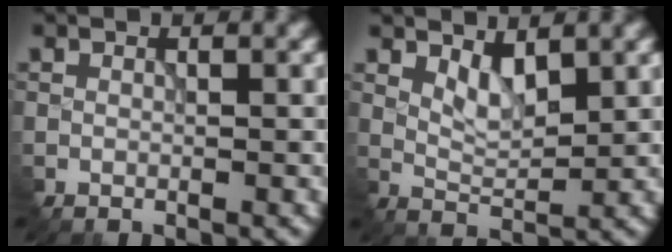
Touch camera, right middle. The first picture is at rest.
{"total": 2.2, "force": [1.4, 0.9, 1.4], "torque": [-0.029, -0.008, 0.031]}